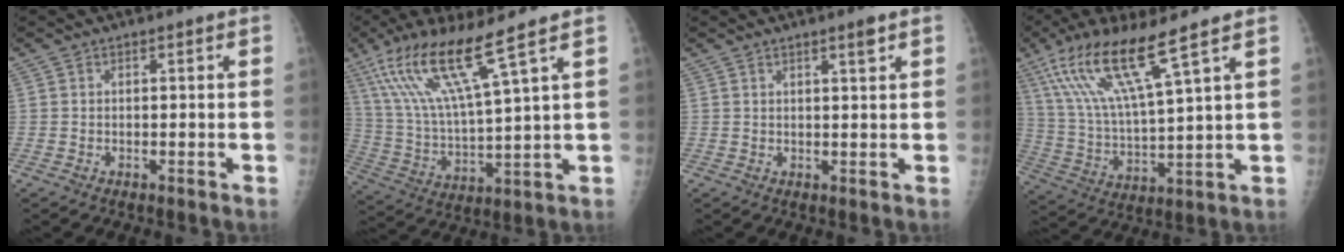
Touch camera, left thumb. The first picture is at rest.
{"total": 16.3, "force": [9.5, 1.3, 13.2], "torque": [-0.269, -0.039, 0.188]}
{"total": 2.0, "force": [1.3, 0.1, 1.5], "torque": [-0.023, -0.009, 0.023]}
{"total": 15.8, "force": [9.3, 1.8, 12.6], "torque": [-0.260, -0.036, 0.185]}